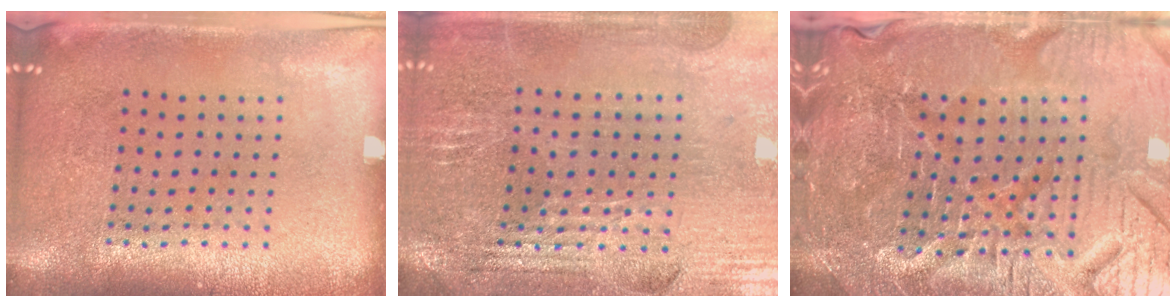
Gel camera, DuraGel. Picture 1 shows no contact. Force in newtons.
{"total": 2.8, "press": 2.8, "slide": 0.4}
{"total": 5.3, "press": 5.1, "slide": 1.4}